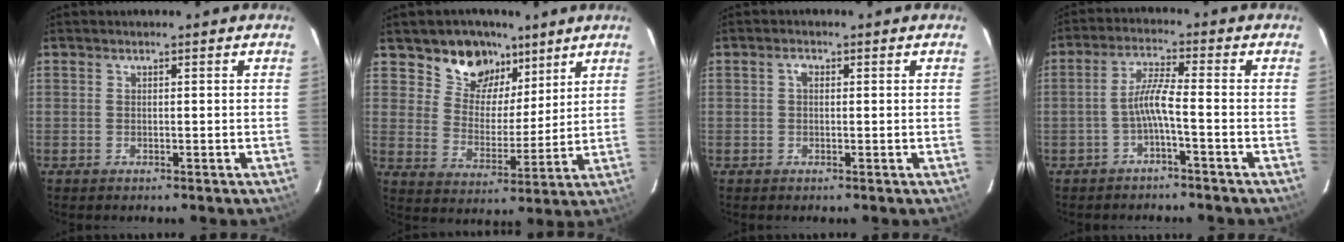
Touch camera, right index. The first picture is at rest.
{"total": 11.5, "force": [7.8, 7.8, 3.4], "torque": [-0.061, 0.000, 0.136]}
{"total": 1.3, "force": [0.2, 0.9, 0.9], "torque": [-0.017, 0.007, 0.001]}
{"total": 4.5, "force": [-2.1, -0.3, 4.0], "torque": [-0.089, 0.011, -0.039]}